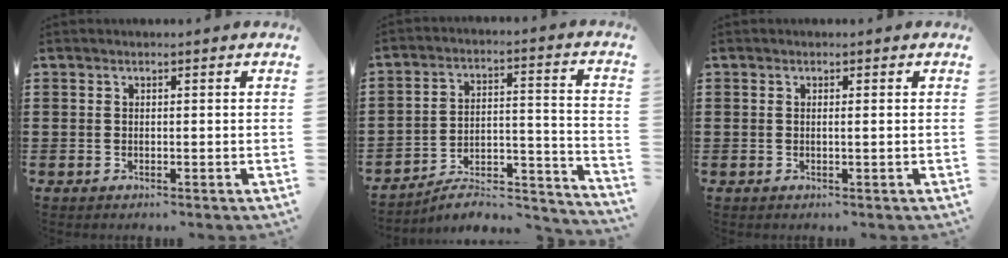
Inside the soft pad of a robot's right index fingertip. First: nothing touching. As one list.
[{"total": 5.5, "force": [-4.8, 1.6, 2.1], "torque": [-0.034, -0.004, -0.095]}, {"total": 0.6, "force": [0.0, 0.0, 0.6], "torque": [-0.011, -0.002, 0.000]}]